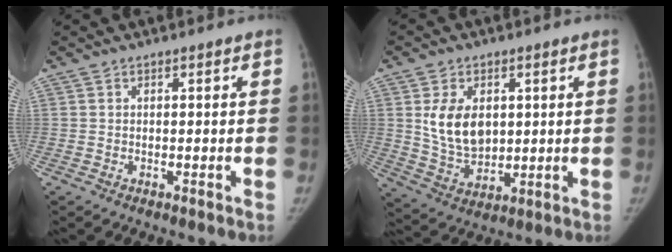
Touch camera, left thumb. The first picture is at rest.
{"total": 10.5, "force": [2.3, 7.2, 7.3], "torque": [-0.107, -0.019, 0.057]}